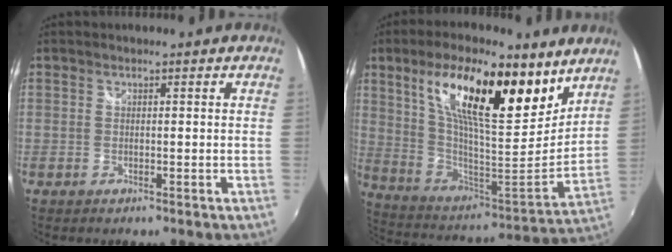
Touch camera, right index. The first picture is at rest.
{"total": 24.5, "force": [13.5, 8.4, 18.6], "torque": [-0.333, 0.023, 0.240]}